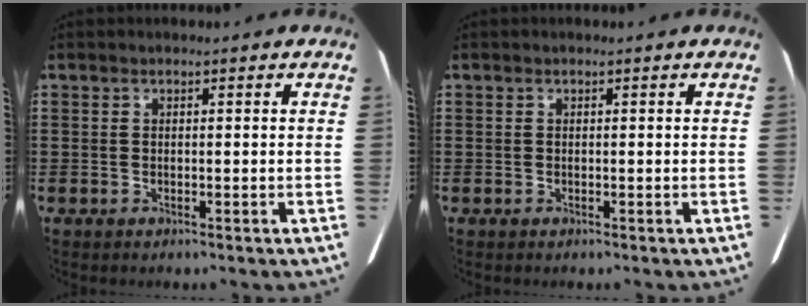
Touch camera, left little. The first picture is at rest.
{"total": 0.0}